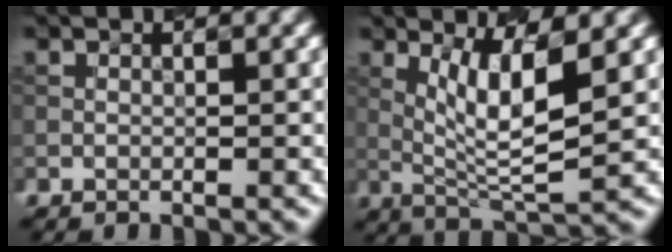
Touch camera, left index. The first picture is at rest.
{"total": 5.9, "force": [1.4, 1.2, 5.6], "torque": [-0.106, -0.011, 0.034]}